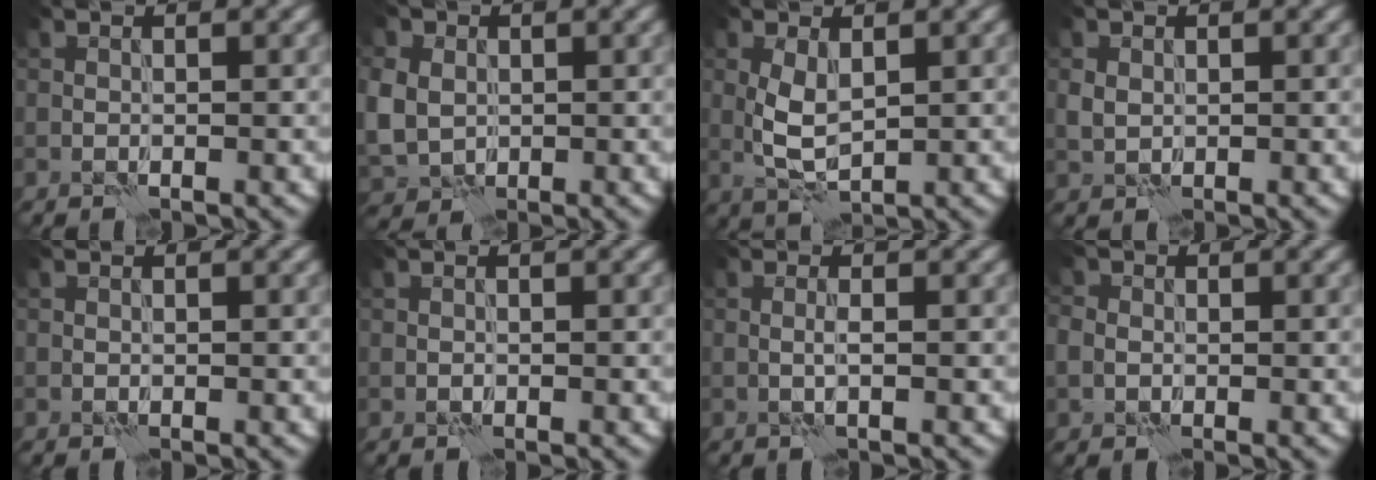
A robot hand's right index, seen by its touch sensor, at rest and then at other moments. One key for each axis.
{"total": 5.8, "fx": 0.3, "fy": 4.9, "fz": 3.0, "tx": -0.078, "ty": 0.012, "tz": -0.009}
{"total": 3.2, "fx": 0.8, "fy": 1.5, "fz": 2.7, "tx": -0.062, "ty": 0.000, "tz": 0.020}
{"total": 1.3, "fx": 0.3, "fy": 1.1, "fz": 0.8, "tx": -0.019, "ty": 0.003, "tz": 0.006}
{"total": 0.0}
{"total": 0.0}
{"total": 0.9, "fx": 0.0, "fy": -0.2, "fz": 0.8, "tx": -0.019, "ty": 0.005, "tz": -0.002}
{"total": 2.4, "fx": -0.2, "fy": 2.1, "fz": 1.1, "tx": -0.017, "ty": 0.010, "tz": -0.010}